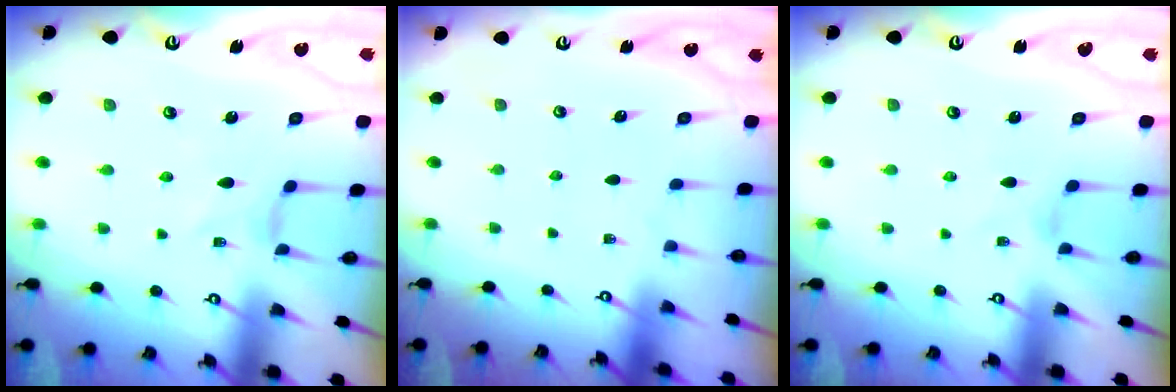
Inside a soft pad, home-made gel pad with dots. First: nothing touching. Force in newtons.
{"total": 0.0}
{"total": 0.0}